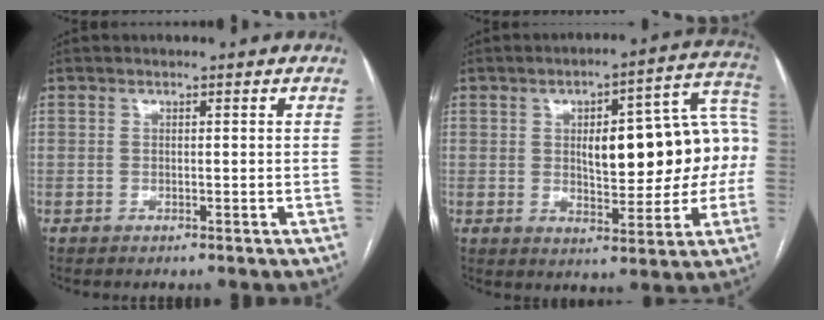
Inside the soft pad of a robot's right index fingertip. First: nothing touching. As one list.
[{"total": 17.4, "force": [0.8, 5.8, 16.4], "torque": [-0.217, 0.043, 0.019]}]